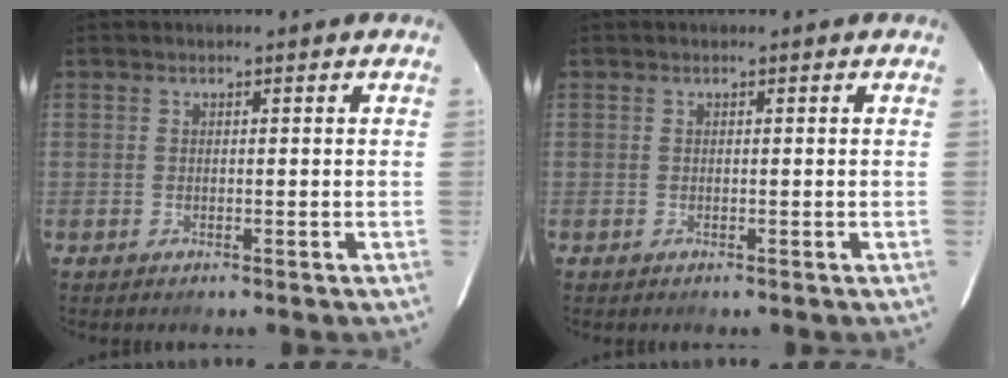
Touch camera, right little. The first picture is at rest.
{"total": 0.0}